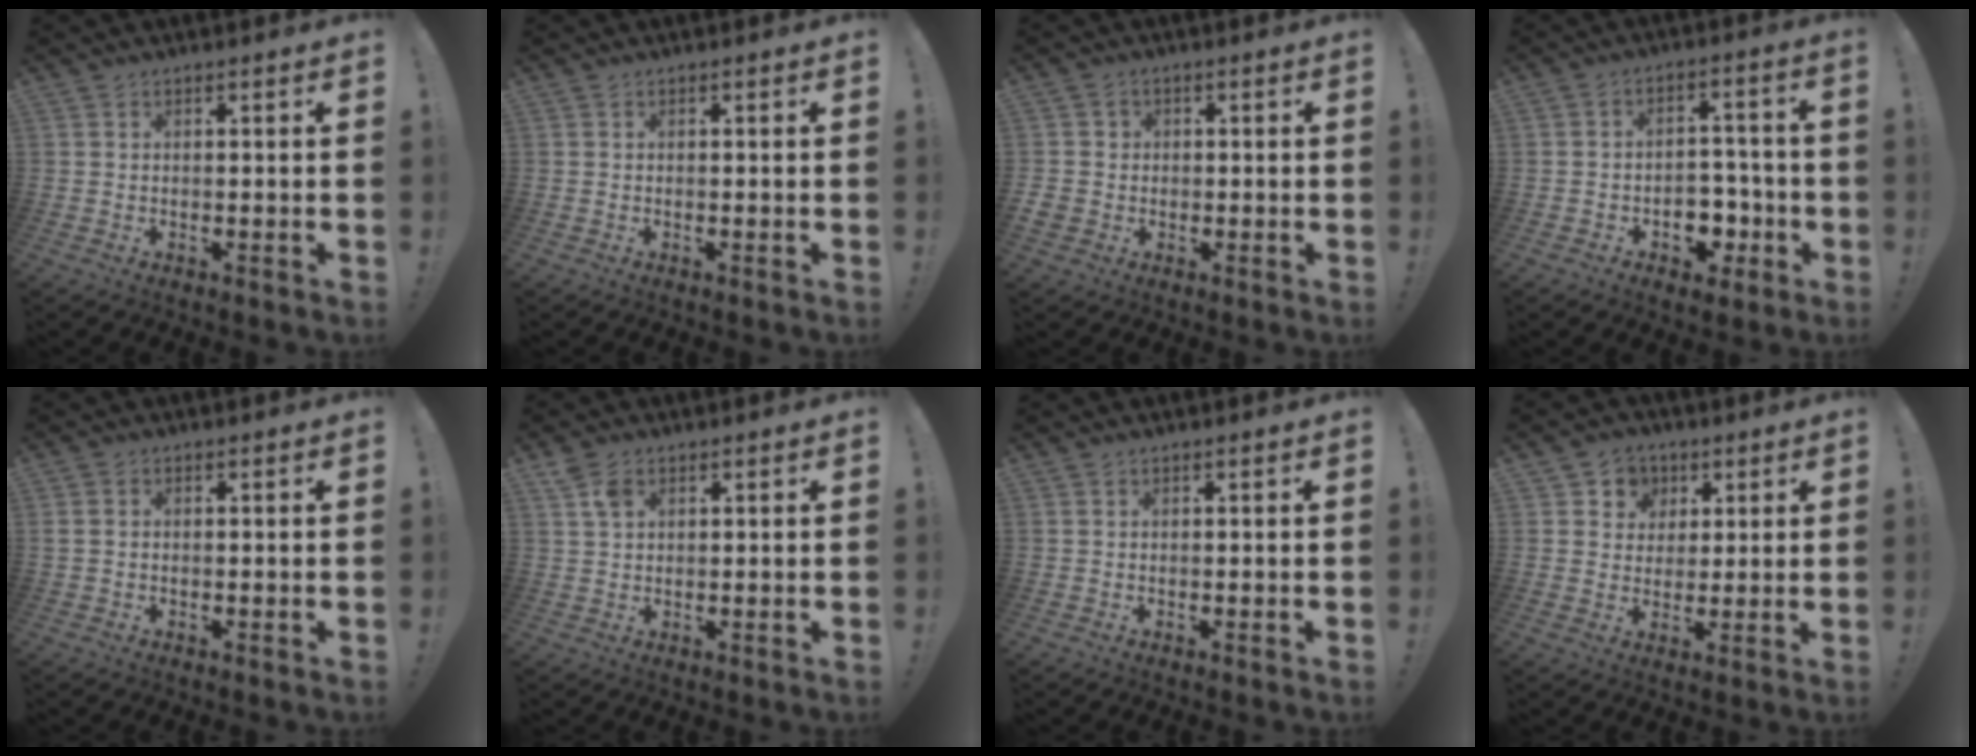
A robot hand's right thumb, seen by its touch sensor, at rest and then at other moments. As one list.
[{"total": 0.0}, {"total": 3.7, "force": [-0.3, 3.5, 1.1], "torque": [-0.023, 0.005, -0.004]}, {"total": 8.7, "force": [-3.4, 6.8, 4.3], "torque": [-0.049, 0.030, -0.051]}, {"total": 0.7, "force": [0.4, 0.5, -0.2], "torque": [0.005, 0.003, 0.008]}, {"total": 4.7, "force": [2.5, 2.8, 2.8], "torque": [-0.051, -0.002, 0.047]}, {"total": 0.0}, {"total": 6.9, "force": [2.4, 6.4, 1.1], "torque": [-0.018, -0.016, 0.047]}]